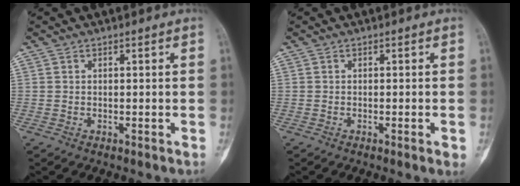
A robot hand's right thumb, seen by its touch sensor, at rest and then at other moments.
{"total": 1.6, "force": [-0.5, 0.1, 1.5], "torque": [-0.023, -0.004, -0.006]}